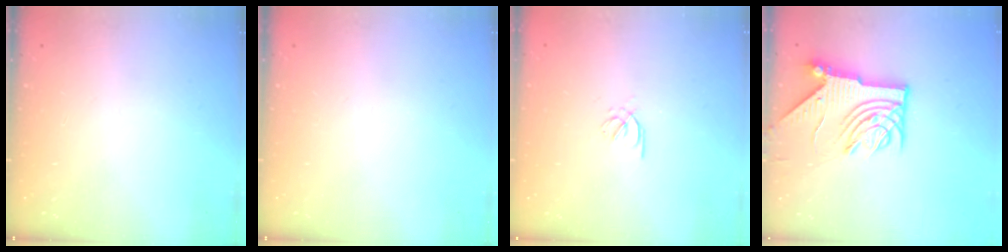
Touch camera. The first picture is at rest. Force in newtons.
{"total": 0.0}
{"total": 2.0, "press": 1.9, "slide": 0.6}
{"total": 10.9, "press": 10.9, "slide": 1.2}